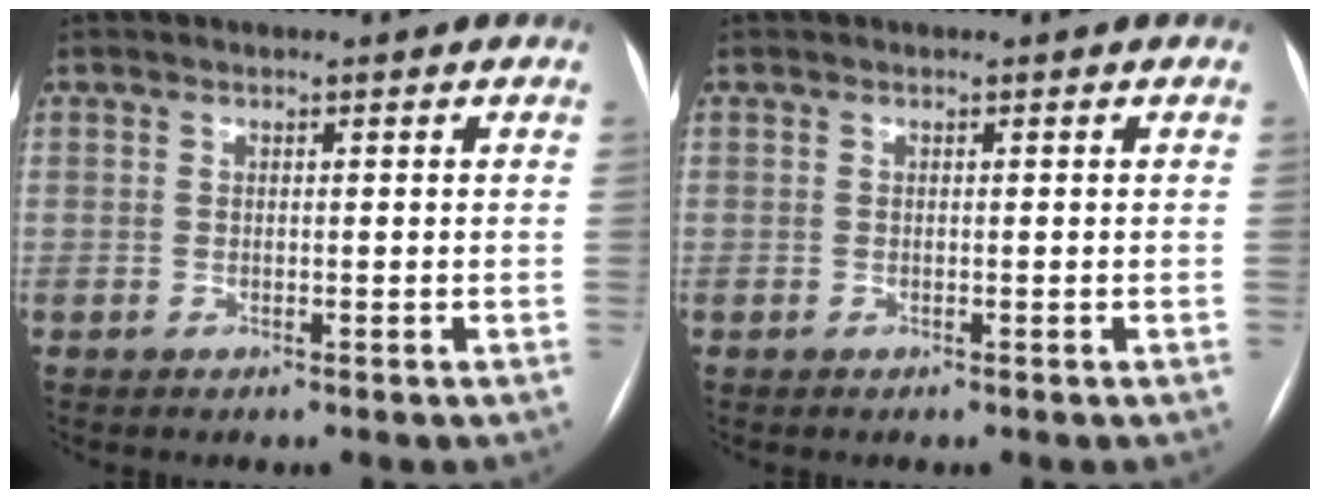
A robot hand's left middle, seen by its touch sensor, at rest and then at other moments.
{"total": 0.0}